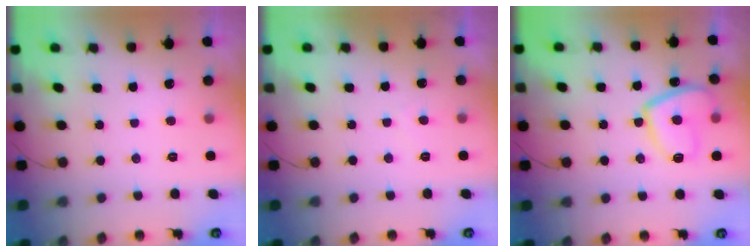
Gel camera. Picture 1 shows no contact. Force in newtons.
{"total": 1.0, "press": 0.9, "slide": 0.6}
{"total": 11.5, "press": 11.4, "slide": 1.3}